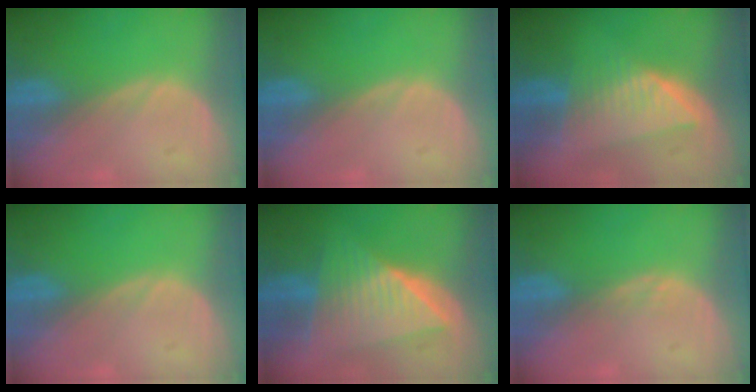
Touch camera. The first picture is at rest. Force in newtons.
{"total": 0.0}
{"total": 7.5, "press": 6.9, "slide": 2.7}
{"total": 0.0}
{"total": 9.9, "press": 9.9, "slide": 0.7}
{"total": 0.7, "press": 0.7, "slide": 0.1}